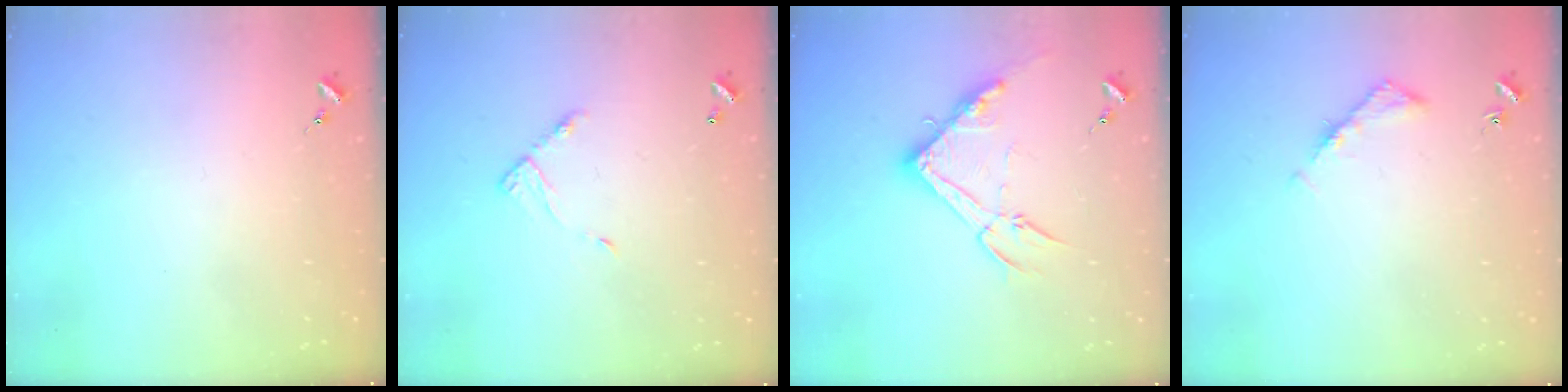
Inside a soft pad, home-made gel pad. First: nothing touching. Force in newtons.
{"total": 7.3, "press": 7.3, "slide": 0.6}
{"total": 16.1, "press": 16.1, "slide": 0.6}
{"total": 5.0, "press": 4.9, "slide": 0.8}